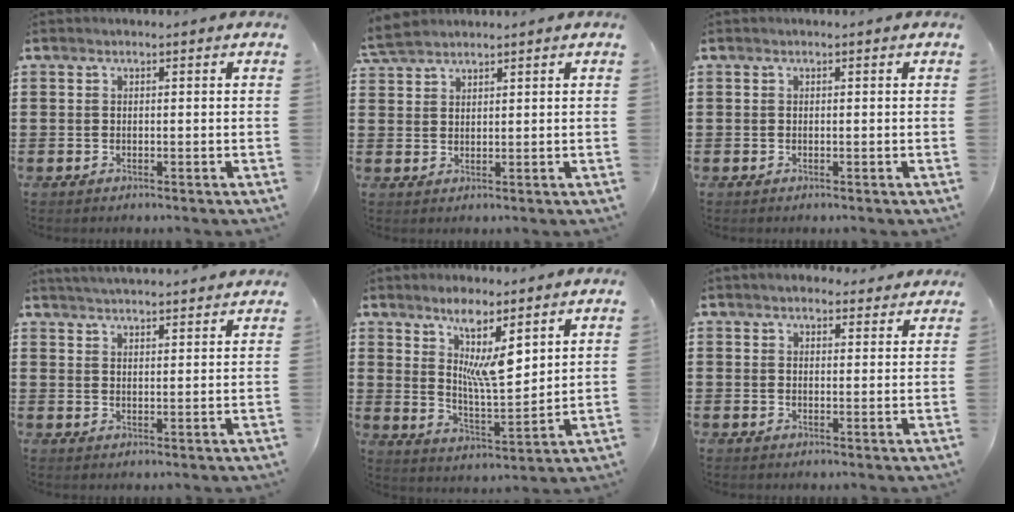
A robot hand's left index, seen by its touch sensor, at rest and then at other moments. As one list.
[{"total": 3.5, "force": [3.3, 0.8, 1.0], "torque": [-0.030, -0.002, 0.063]}, {"total": 0.0}, {"total": 3.5, "force": [3.4, -0.5, 0.2], "torque": [-0.015, -0.016, 0.062]}, {"total": 8.2, "force": [4.8, 2.2, 6.3], "torque": [-0.127, -0.017, 0.082]}, {"total": 3.0, "force": [2.8, 0.9, 0.7], "torque": [-0.020, -0.001, 0.053]}]